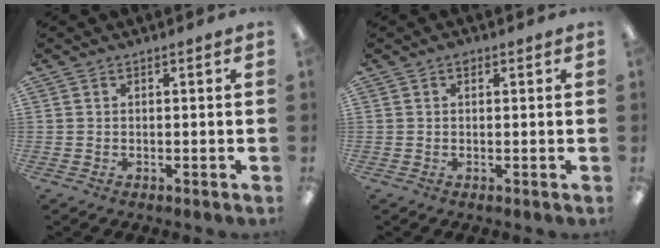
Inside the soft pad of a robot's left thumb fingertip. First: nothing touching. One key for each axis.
{"total": 1.1, "fx": 0.6, "fy": 0.8, "fz": 0.6, "tx": -0.005, "ty": -0.002, "tz": 0.009}